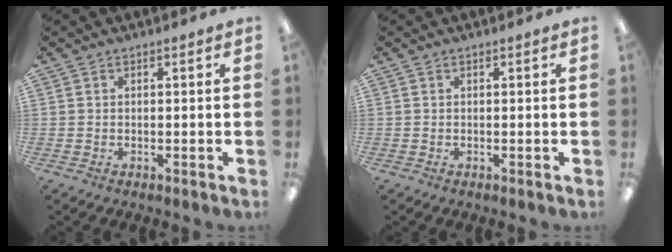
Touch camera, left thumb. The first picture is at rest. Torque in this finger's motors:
{"motor_torque": [0.00, 0.00, -0.03, -0.08, 0.00]}